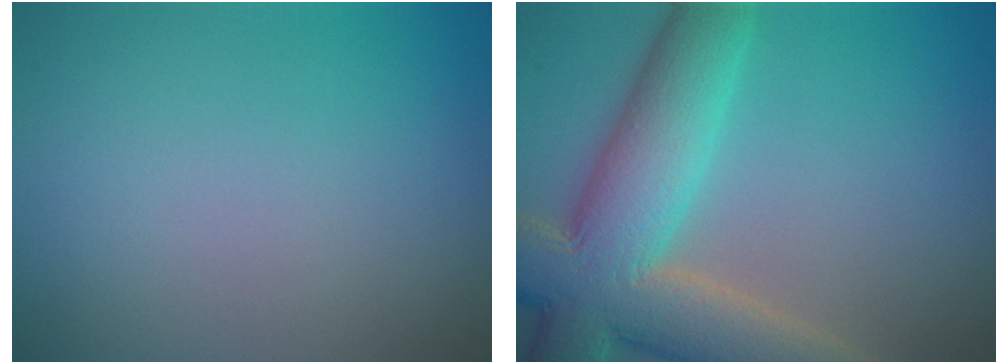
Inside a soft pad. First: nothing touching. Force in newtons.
{"total": 11.6, "press": 11.5, "slide": 1.3}